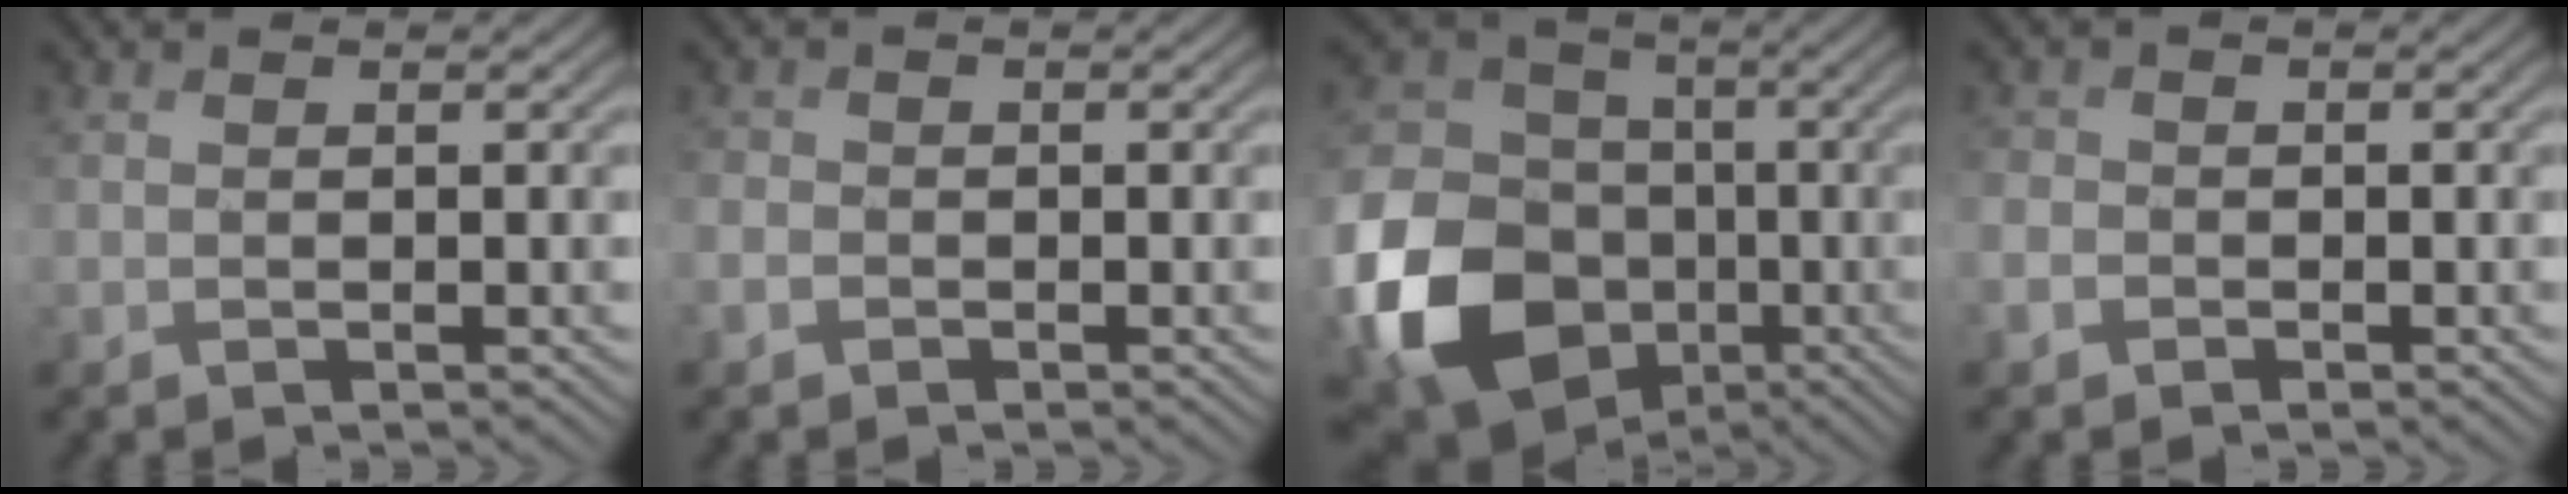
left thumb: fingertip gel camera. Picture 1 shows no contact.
{"total": 2.1, "force": [-1.1, 1.7, 0.6], "torque": [-0.017, -0.004, -0.029]}
{"total": 17.6, "force": [-5.9, 13.8, 9.2], "torque": [-0.240, -0.042, -0.108]}
{"total": 2.4, "force": [-1.2, 1.9, 0.6], "torque": [-0.022, -0.004, -0.034]}